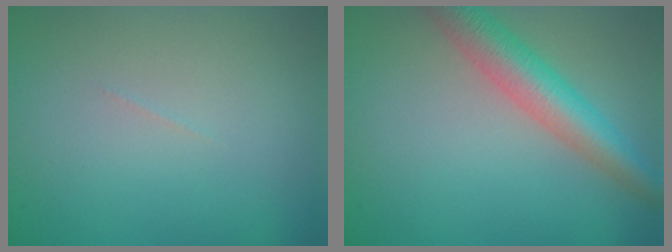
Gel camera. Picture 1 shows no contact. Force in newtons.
{"total": 5.3, "press": 5.3, "slide": 0.2}